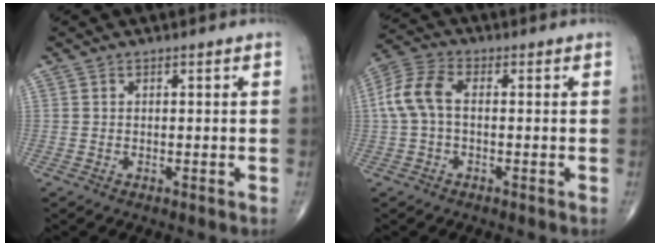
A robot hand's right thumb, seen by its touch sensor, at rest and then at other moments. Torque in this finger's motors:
{"motor_torque": [-0.19, 0.48, 0.81, -0.03, 0.14]}